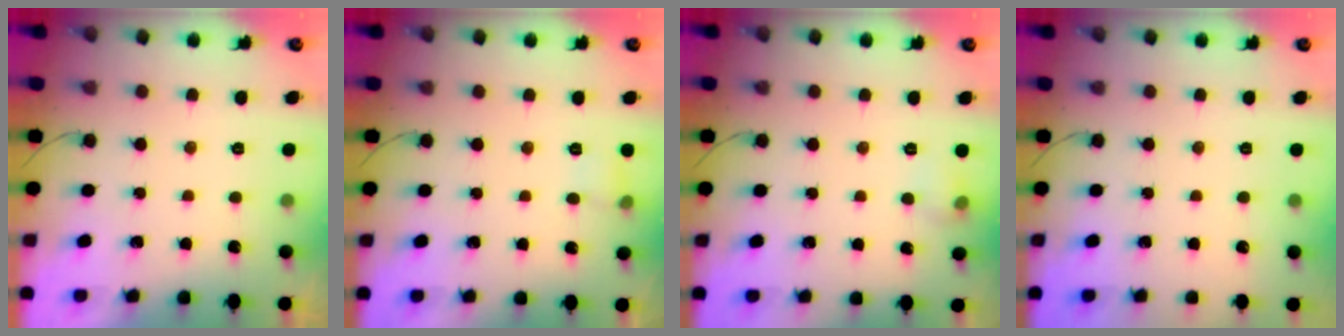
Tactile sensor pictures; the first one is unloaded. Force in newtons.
{"total": 5.1, "press": 4.8, "slide": 1.6}
{"total": 5.8, "press": 5.6, "slide": 1.6}
{"total": 0.0}